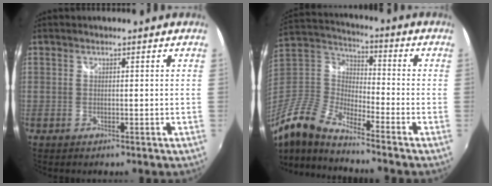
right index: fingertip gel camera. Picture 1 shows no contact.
{"total": 14.3, "force": [-10.5, 4.4, 8.7], "torque": [-0.195, -0.007, -0.222]}